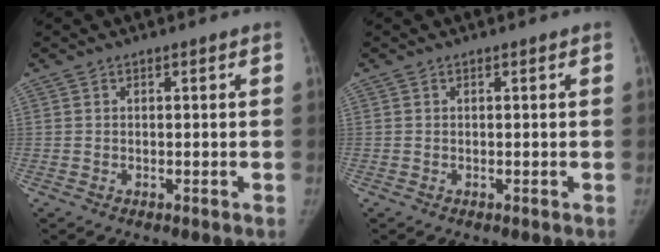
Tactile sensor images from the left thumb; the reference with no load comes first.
{"total": 0.0}